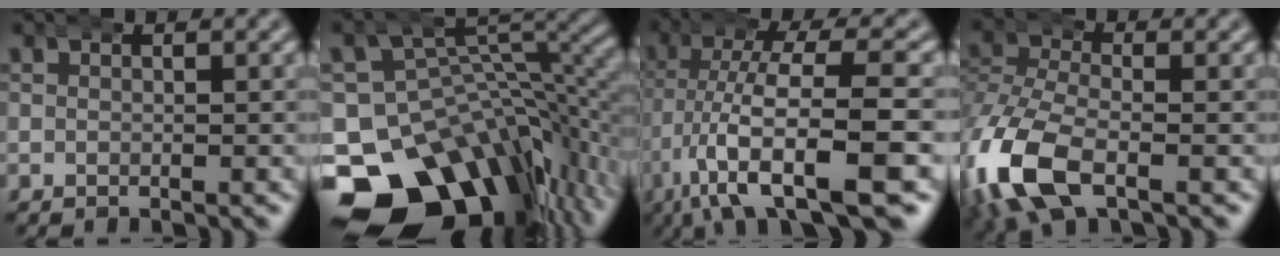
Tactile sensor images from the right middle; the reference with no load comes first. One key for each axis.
{"total": 24.1, "fx": -10.1, "fy": 17.4, "fz": 13.3, "tx": -0.232, "ty": -0.090, "tz": -0.139}
{"total": 11.1, "fx": -5.2, "fy": 3.9, "fz": 9.0, "tx": -0.181, "ty": -0.027, "tz": -0.066}
{"total": 7.3, "fx": -2.5, "fy": 4.5, "fz": 5.1, "tx": -0.148, "ty": -0.032, "tz": -0.027}